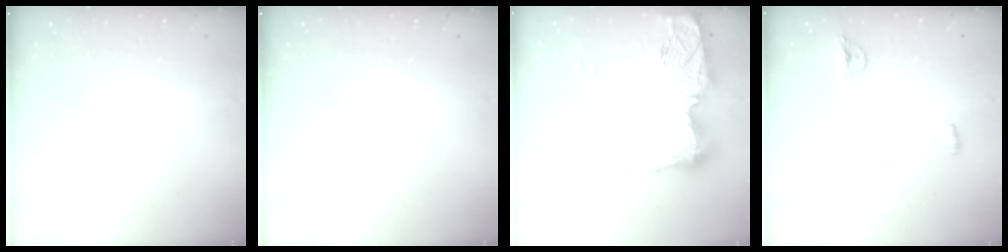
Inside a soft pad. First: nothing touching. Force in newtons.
{"total": 0.0}
{"total": 14.0, "press": 13.9, "slide": 1.5}
{"total": 4.8, "press": 4.7, "slide": 1.1}